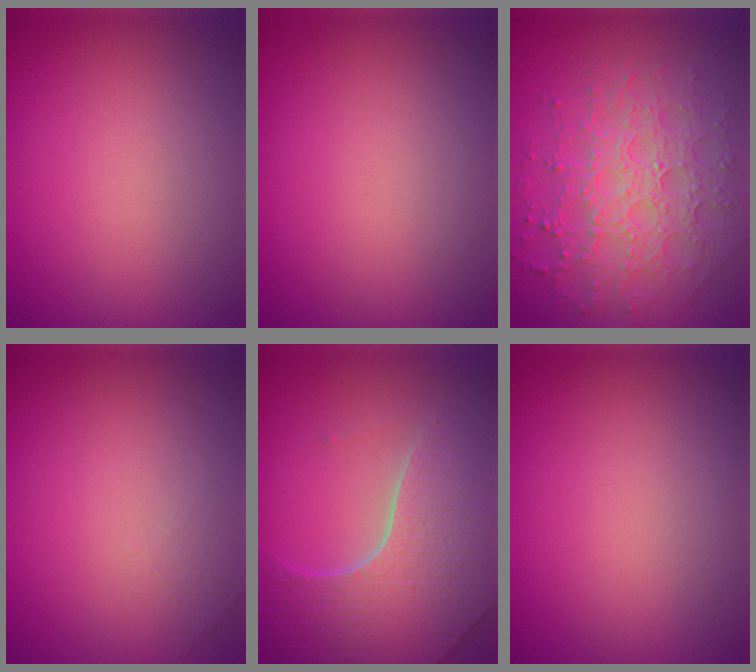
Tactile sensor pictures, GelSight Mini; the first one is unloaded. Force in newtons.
{"total": 0.0}
{"total": 7.7, "press": 5.5, "slide": 5.4}
{"total": 1.0, "press": 0.9, "slide": 0.3}
{"total": 8.2, "press": 5.8, "slide": 5.8}
{"total": 0.0}